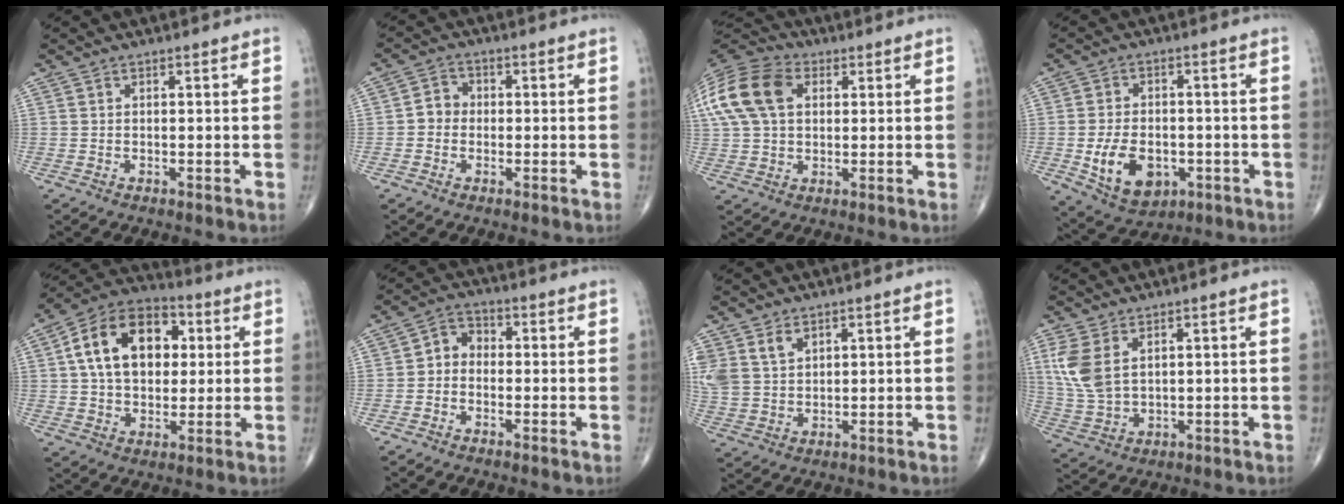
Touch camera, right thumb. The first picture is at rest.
{"total": 3.5, "force": [-0.5, 3.1, 1.5], "torque": [-0.009, 0.013, -0.018]}
{"total": 20.1, "force": [5.7, 14.0, 13.2], "torque": [-0.306, 0.041, 0.103]}
{"total": 10.9, "force": [-2.7, 7.4, 7.5], "torque": [-0.109, 0.007, -0.031]}
{"total": 17.7, "force": [3.8, 11.9, 12.6], "torque": [-0.180, 0.013, 0.059]}
{"total": 4.4, "force": [-0.7, 3.7, 2.4], "torque": [-0.020, 0.020, -0.029]}
{"total": 8.0, "force": [3.9, 5.6, 4.2], "torque": [-0.080, -0.005, 0.092]}
{"total": 8.5, "force": [3.1, 5.0, 6.2], "torque": [-0.140, -0.007, 0.073]}